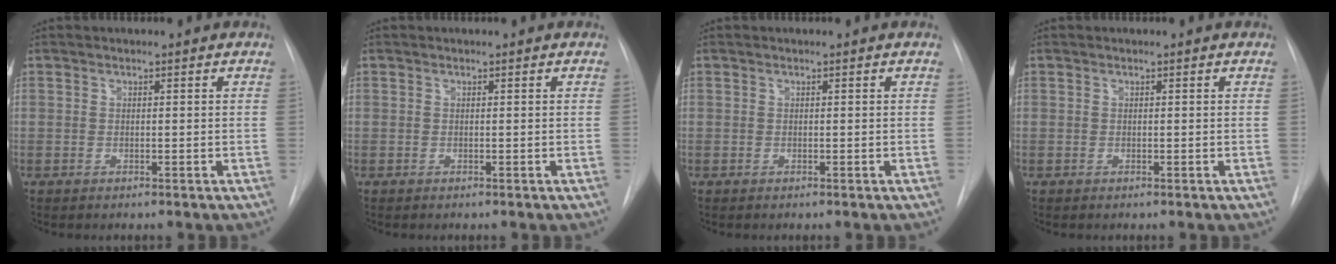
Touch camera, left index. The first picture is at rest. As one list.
[{"total": 0.0}, {"total": 0.0}, {"total": 0.0}]